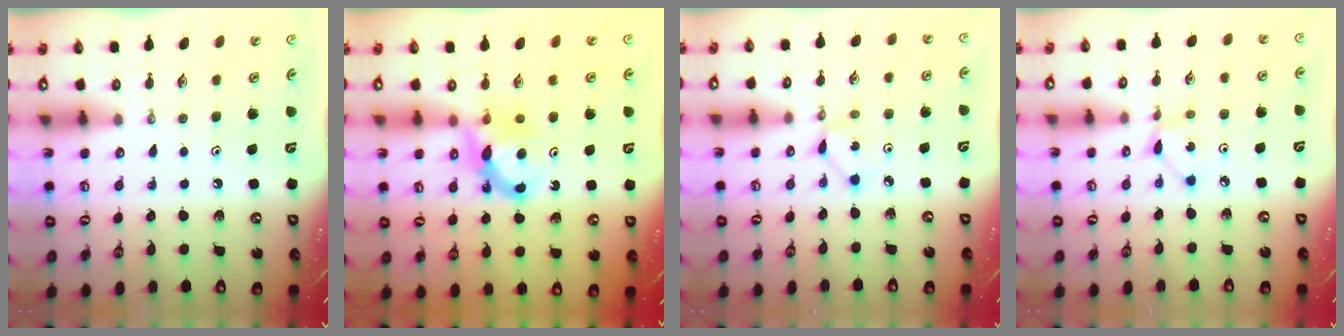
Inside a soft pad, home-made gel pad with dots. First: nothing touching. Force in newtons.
{"total": 7.3, "press": 7.3, "slide": 0.3}
{"total": 1.7, "press": 1.7, "slide": 0.1}
{"total": 2.4, "press": 2.4, "slide": 0.1}